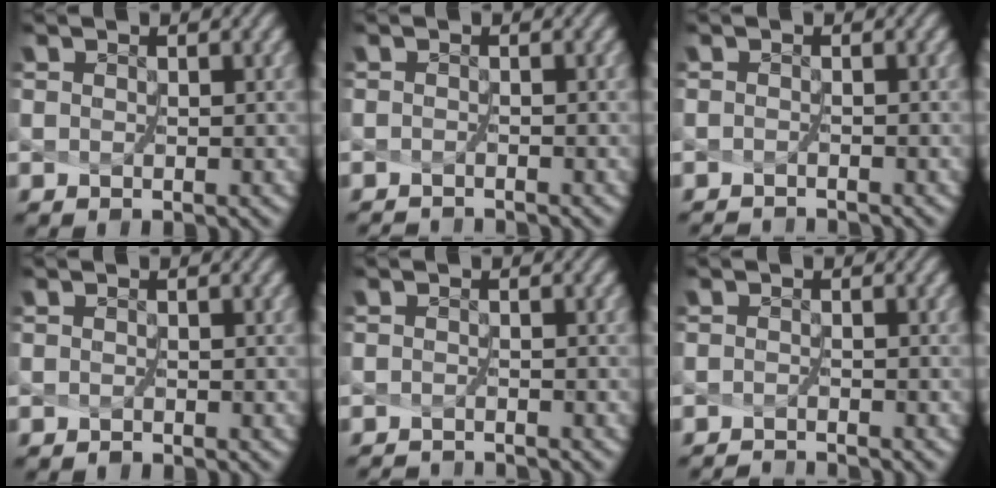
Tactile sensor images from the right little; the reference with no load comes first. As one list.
[{"total": 1.7, "force": [-1.6, -0.5, -0.4], "torque": [-0.001, -0.014, -0.027]}, {"total": 1.9, "force": [-1.8, -0.5, -0.3], "torque": [-0.002, -0.014, -0.031]}, {"total": 0.5, "force": [-0.5, 0.0, -0.2], "torque": [-0.001, -0.003, -0.006]}, {"total": 2.2, "force": [-2.1, -0.5, -0.3], "torque": [-0.001, -0.015, -0.037]}, {"total": 1.9, "force": [-1.7, -0.6, -0.4], "torque": [0.000, -0.010, -0.030]}]